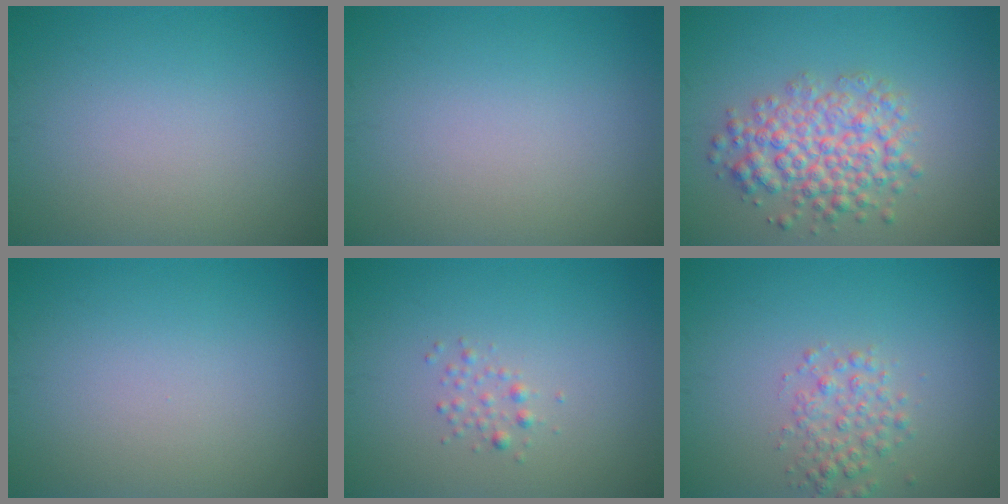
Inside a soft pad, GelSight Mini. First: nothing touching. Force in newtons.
{"total": 0.0}
{"total": 5.1, "press": 5.1, "slide": 0.2}
{"total": 0.0}
{"total": 1.1, "press": 1.1, "slide": 0.0}
{"total": 2.4, "press": 2.4, "slide": 0.1}